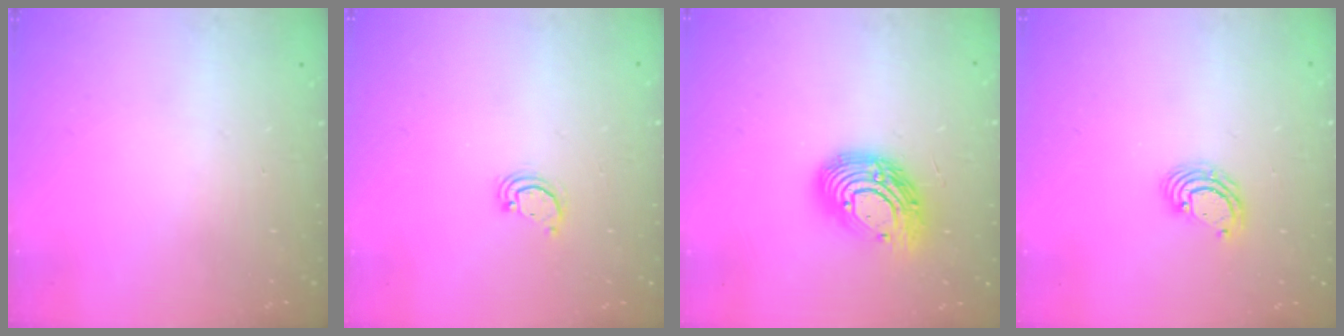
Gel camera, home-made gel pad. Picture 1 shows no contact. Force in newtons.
{"total": 2.5, "press": 2.5, "slide": 0.3}
{"total": 13.9, "press": 13.9, "slide": 0.9}
{"total": 4.4, "press": 4.4, "slide": 0.0}